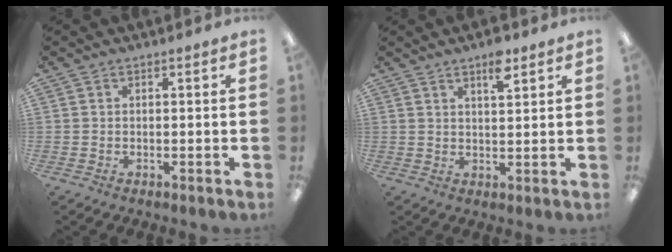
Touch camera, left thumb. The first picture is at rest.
{"total": 5.3, "force": [3.8, 1.6, 3.4], "torque": [-0.043, -0.018, 0.061]}